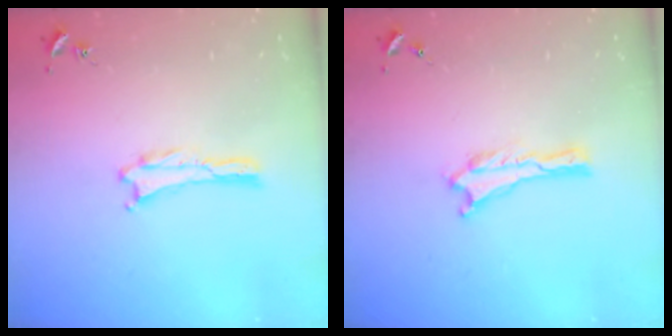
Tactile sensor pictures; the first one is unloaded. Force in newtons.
{"total": 0.0}